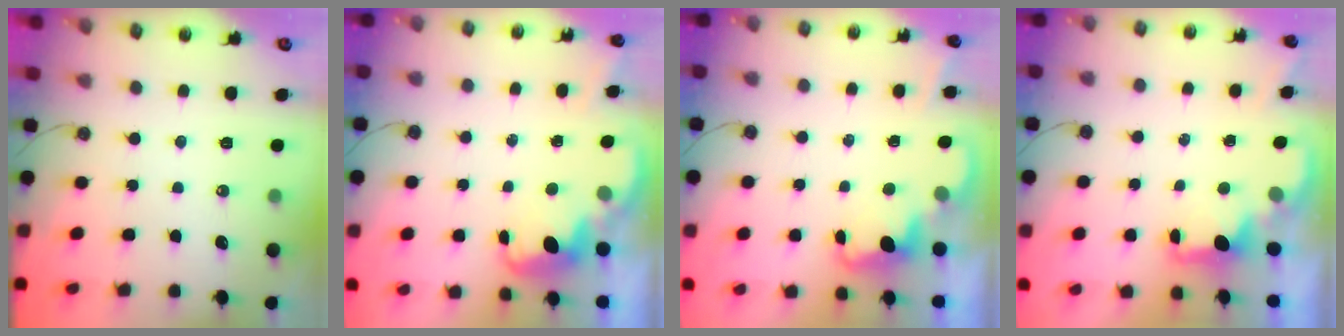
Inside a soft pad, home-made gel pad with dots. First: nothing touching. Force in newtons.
{"total": 2.7, "press": 2.6, "slide": 0.8}
{"total": 2.4, "press": 2.3, "slide": 0.5}
{"total": 1.7, "press": 1.6, "slide": 0.6}